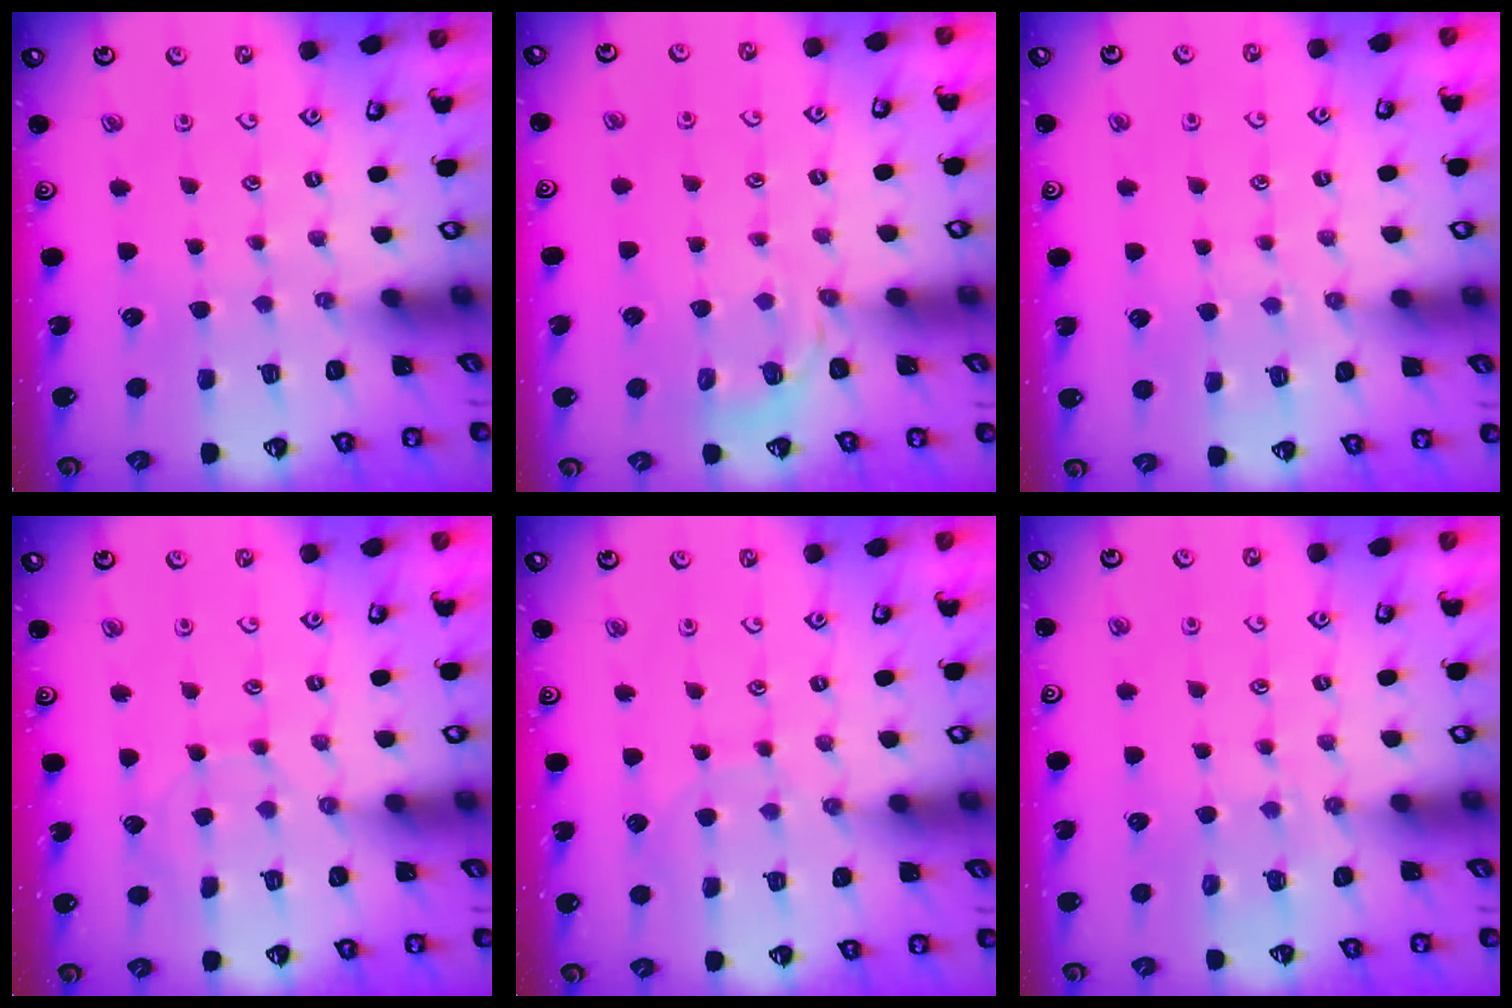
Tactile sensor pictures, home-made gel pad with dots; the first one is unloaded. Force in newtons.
{"total": 3.8, "press": 3.4, "slide": 1.8}
{"total": 6.3, "press": 6.2, "slide": 0.6}
{"total": 2.9, "press": 2.9, "slide": 0.3}
{"total": 6.7, "press": 6.7, "slide": 0.2}
{"total": 6.9, "press": 6.9, "slide": 0.7}